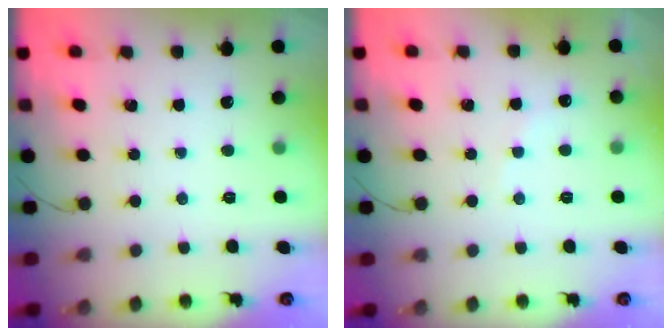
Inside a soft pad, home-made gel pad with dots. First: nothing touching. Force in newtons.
{"total": 5.3, "press": 5.2, "slide": 0.9}